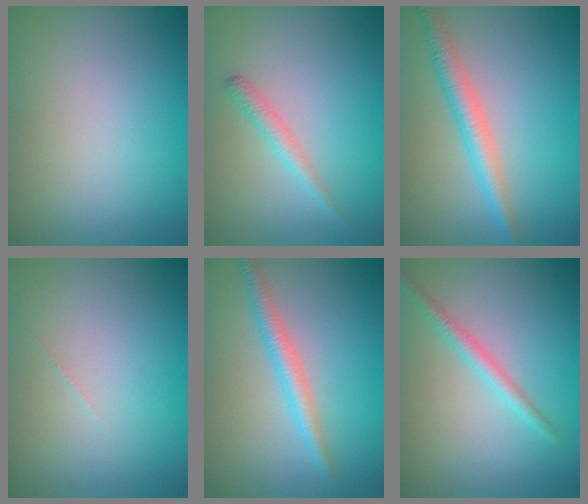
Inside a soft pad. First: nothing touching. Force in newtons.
{"total": 1.6, "press": 1.6, "slide": 0.1}
{"total": 3.3, "press": 3.3, "slide": 0.0}
{"total": 0.0}
{"total": 2.6, "press": 2.6, "slide": 0.0}
{"total": 1.9, "press": 1.9, "slide": 0.1}